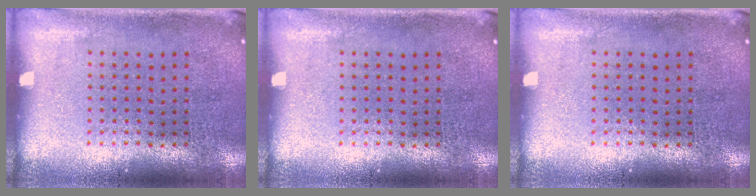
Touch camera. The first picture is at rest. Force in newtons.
{"total": 0.0}
{"total": 0.0}